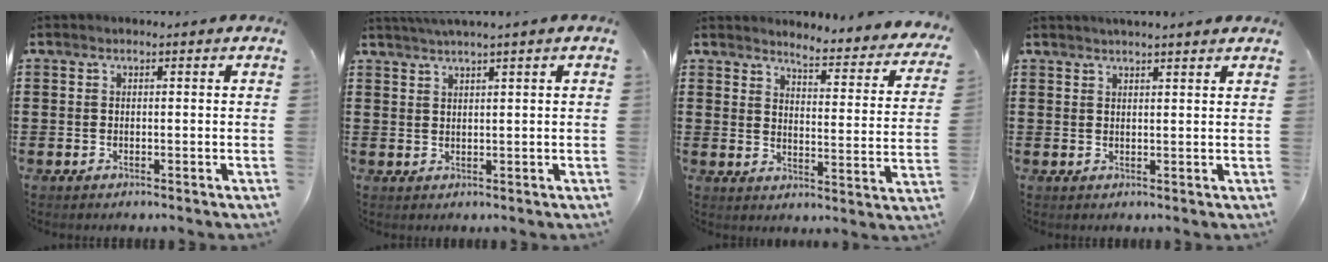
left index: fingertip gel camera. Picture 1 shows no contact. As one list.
[{"total": 1.6, "force": [1.2, -0.9, 0.5], "torque": [-0.009, 0.000, 0.024]}, {"total": 3.1, "force": [3.0, -0.7, 0.4], "torque": [-0.020, -0.038, 0.042]}, {"total": 1.8, "force": [1.7, -0.2, 0.5], "torque": [-0.013, 0.000, 0.034]}]